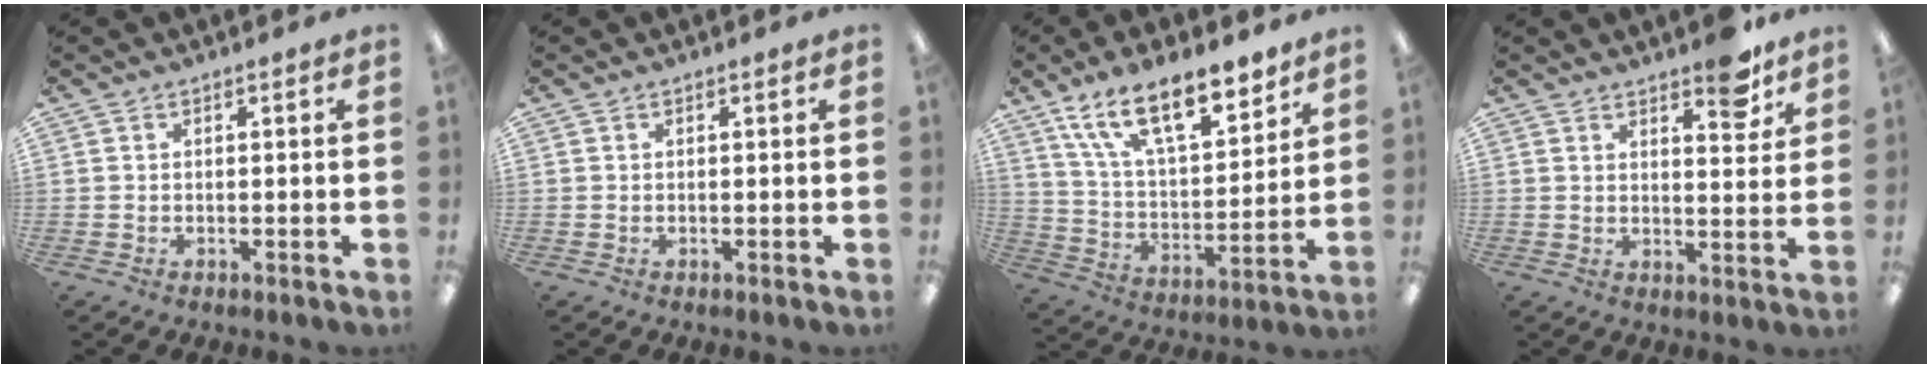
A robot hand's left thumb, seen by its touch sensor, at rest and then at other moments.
{"total": 0.0}
{"total": 17.4, "force": [12.9, 6.5, 9.7], "torque": [-0.164, -0.069, 0.224]}
{"total": 7.2, "force": [5.5, 2.6, 3.8], "torque": [-0.033, -0.035, 0.090]}